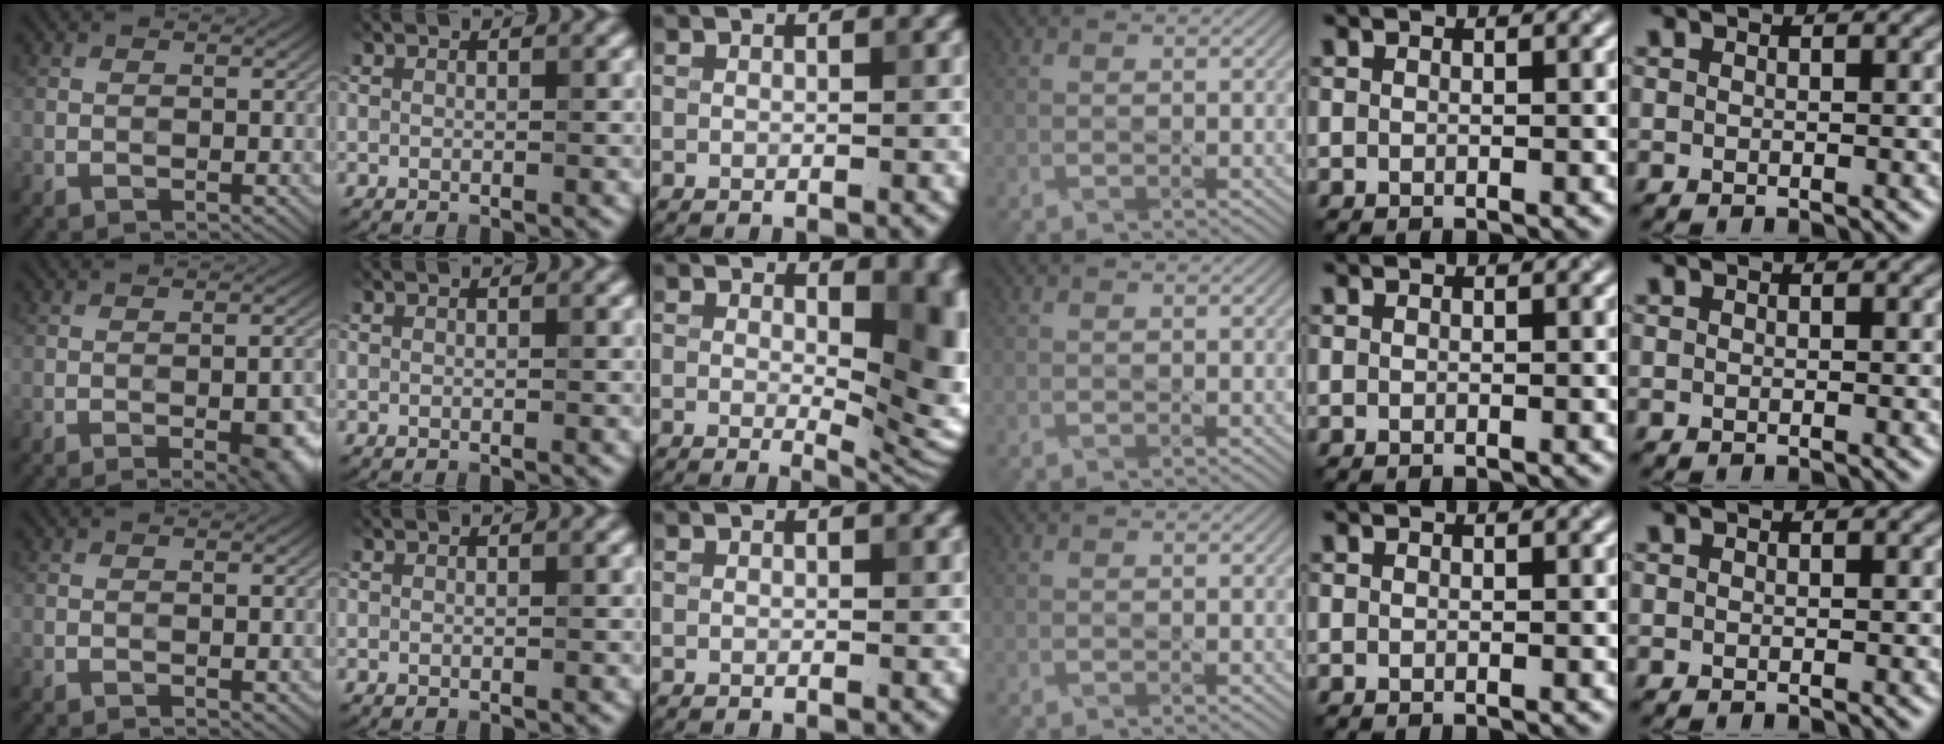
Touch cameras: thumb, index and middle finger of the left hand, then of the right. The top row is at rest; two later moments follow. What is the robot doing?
{"motion": "pour", "object": "plastic test tube"}